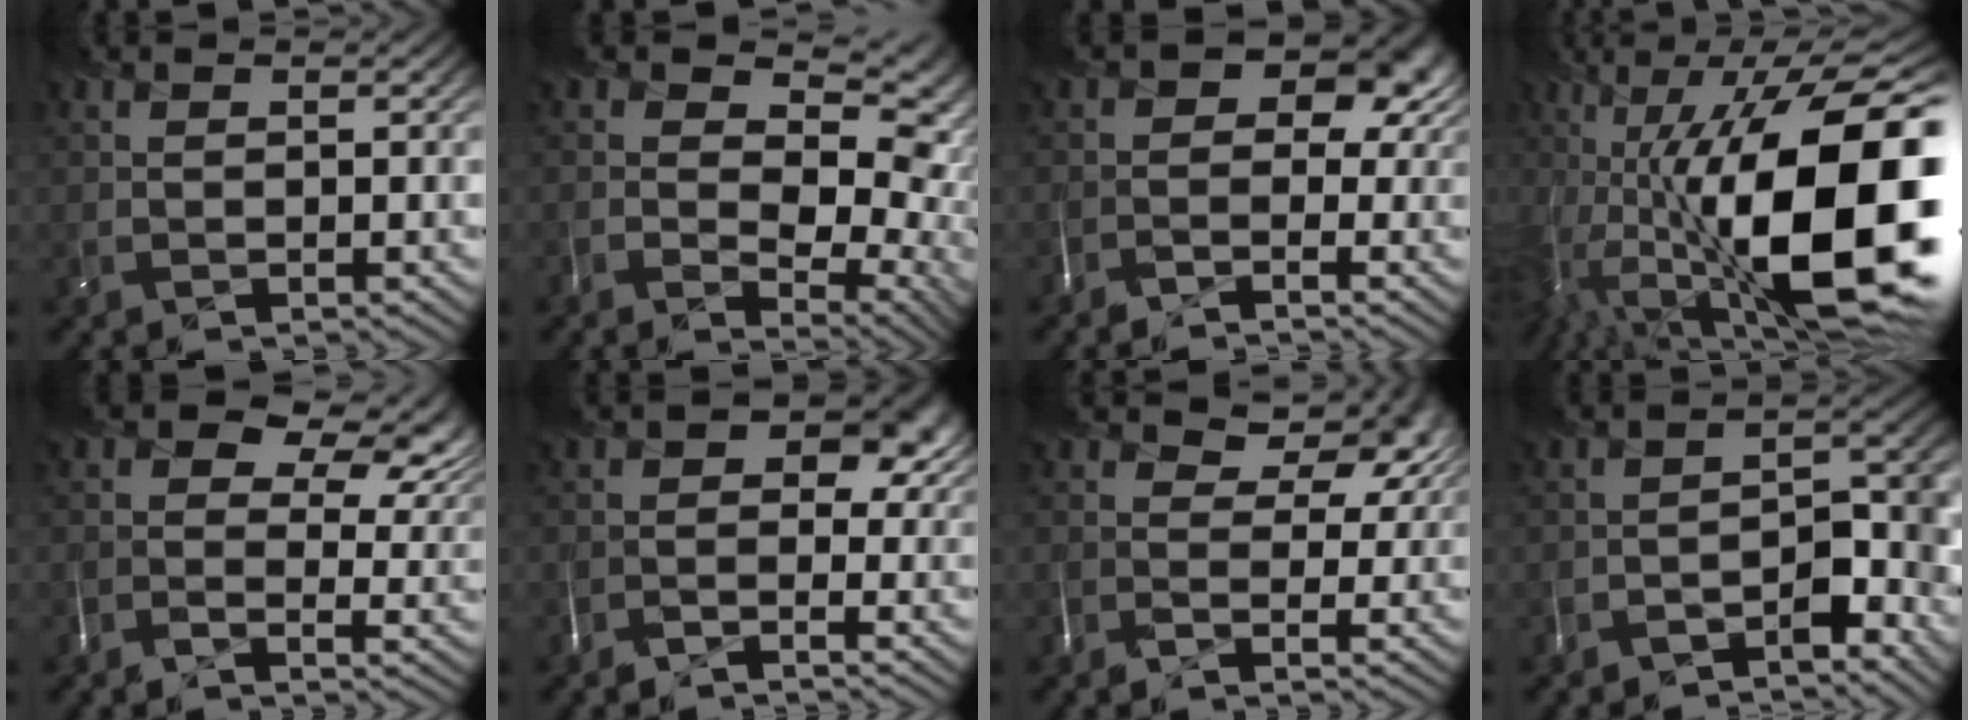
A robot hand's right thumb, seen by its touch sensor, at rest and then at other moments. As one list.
[{"total": 12.1, "force": [0.1, 7.6, 9.4], "torque": [-0.137, -0.023, 0.029]}, {"total": 5.3, "force": [-0.8, 3.3, 4.1], "torque": [-0.040, -0.003, -0.022]}, {"total": 19.5, "force": [-3.8, 8.0, 17.4], "torque": [-0.266, -0.005, -0.066]}, {"total": 8.4, "force": [2.3, 5.2, 6.2], "torque": [-0.099, 0.002, 0.039]}, {"total": 4.1, "force": [-0.8, 2.3, 3.3], "torque": [-0.035, -0.003, -0.026]}, {"total": 5.3, "force": [1.3, 3.4, 3.8], "torque": [-0.051, -0.004, 0.018]}, {"total": 5.7, "force": [-5.4, 0.5, 1.8], "torque": [-0.008, 0.010, -0.086]}]